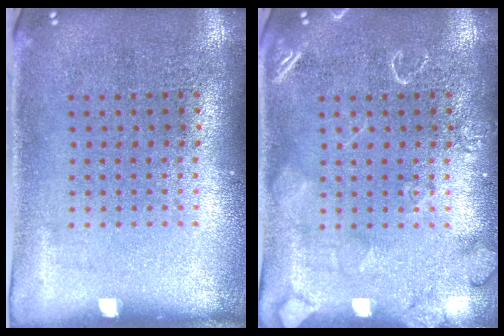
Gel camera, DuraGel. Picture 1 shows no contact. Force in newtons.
{"total": 2.4, "press": 2.4, "slide": 0.4}